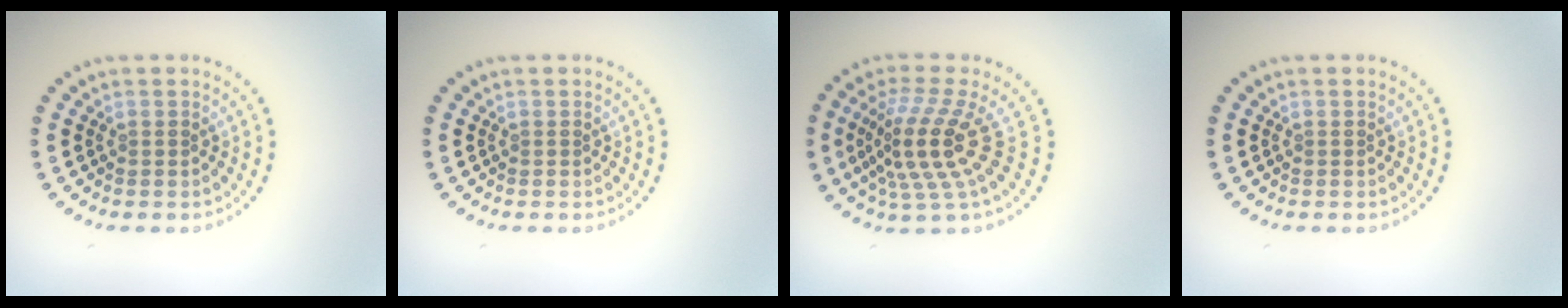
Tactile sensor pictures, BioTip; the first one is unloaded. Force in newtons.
{"total": 0.0}
{"total": 5.2, "press": 3.6, "slide": 3.8}
{"total": 0.0}